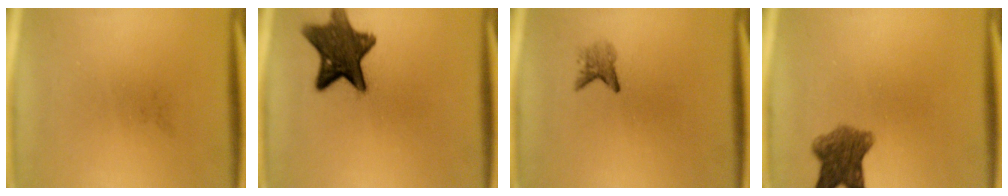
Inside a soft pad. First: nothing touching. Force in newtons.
{"total": 11.7}
{"total": 2.0}
{"total": 6.7}